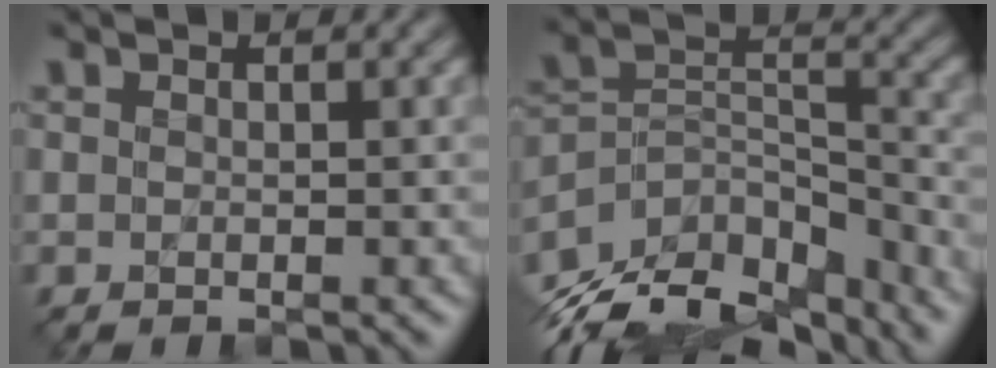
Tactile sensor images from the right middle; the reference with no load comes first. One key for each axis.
{"total": 11.5, "fx": -9.0, "fy": 5.8, "fz": 4.2, "tx": -0.107, "ty": 0.027, "tz": -0.138}